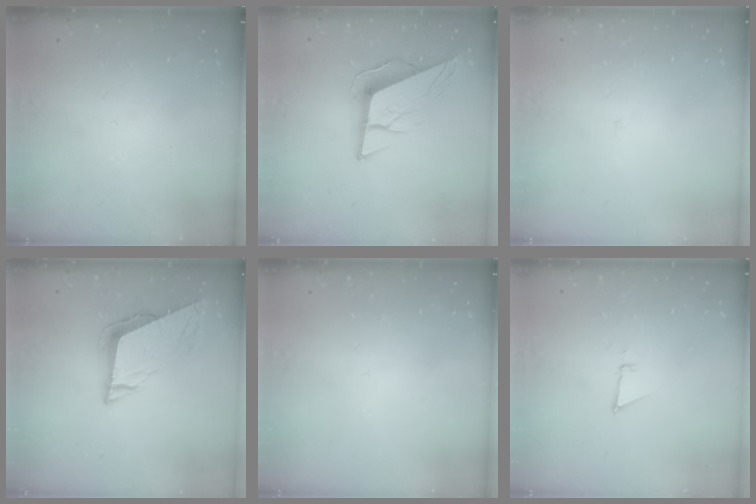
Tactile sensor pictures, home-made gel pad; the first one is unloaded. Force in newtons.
{"total": 13.0, "press": 12.6, "slide": 3.2}
{"total": 2.0, "press": 2.0, "slide": 0.1}
{"total": 8.9, "press": 8.4, "slide": 2.7}
{"total": 0.0}
{"total": 4.3, "press": 4.2, "slide": 0.7}